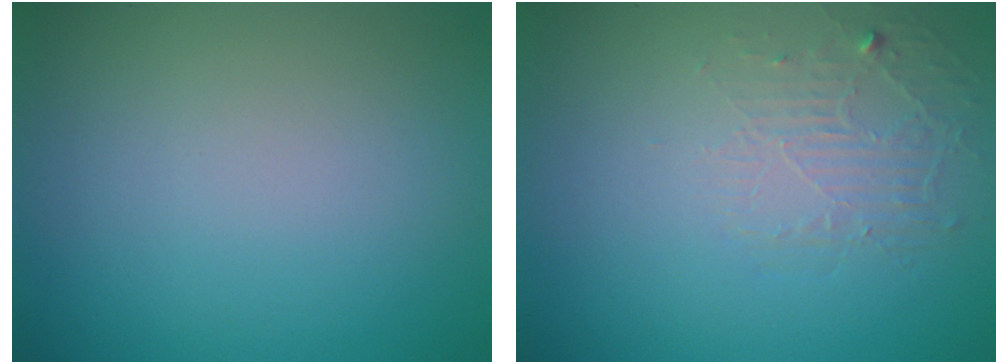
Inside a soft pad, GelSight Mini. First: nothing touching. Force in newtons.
{"total": 1.9, "press": 0.6, "slide": 1.8}